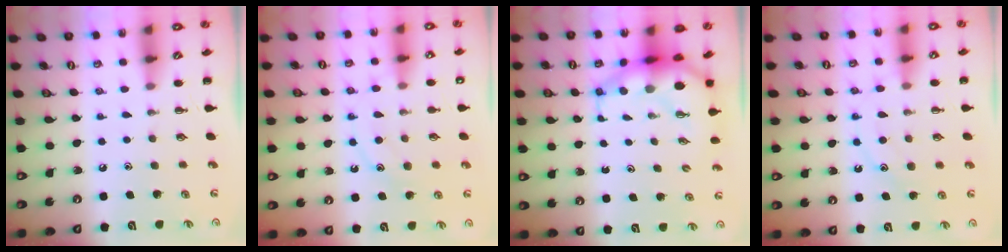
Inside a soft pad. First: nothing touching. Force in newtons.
{"total": 12.0, "press": 12.0, "slide": 0.8}
{"total": 7.5, "press": 7.2, "slide": 1.9}
{"total": 12.5, "press": 12.5, "slide": 0.9}